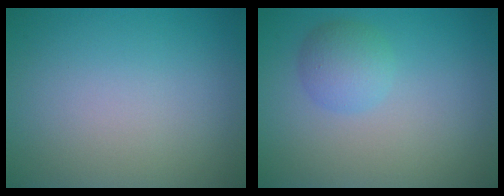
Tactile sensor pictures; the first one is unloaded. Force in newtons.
{"total": 2.5, "press": 2.5, "slide": 0.2}